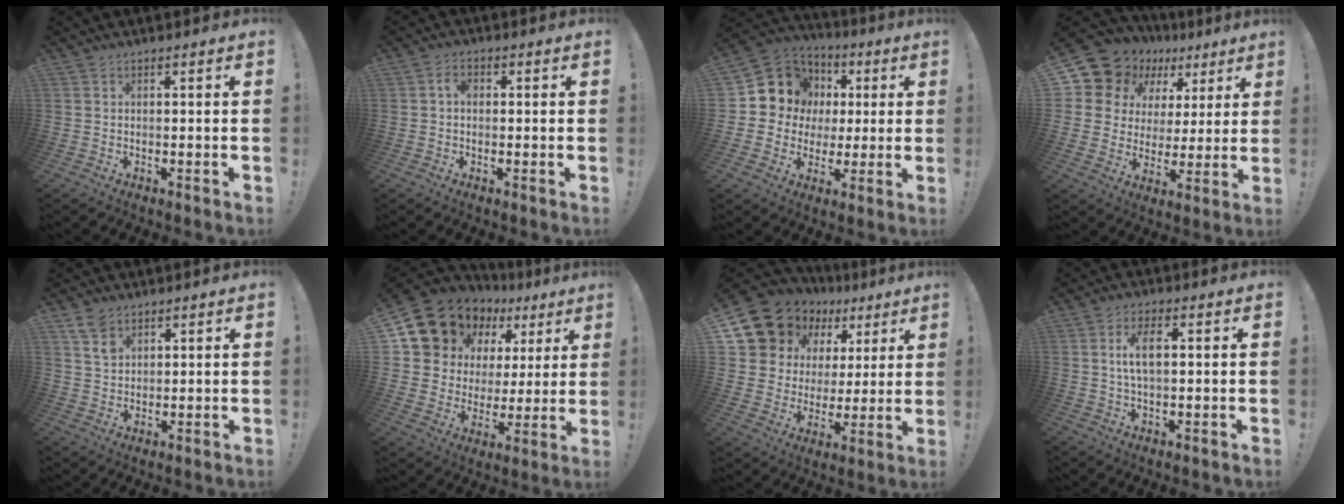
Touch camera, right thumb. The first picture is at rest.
{"total": 1.0, "force": [-0.1, 0.8, 0.6], "torque": [-0.004, 0.003, -0.005]}
{"total": 11.4, "force": [2.6, 10.8, 2.7], "torque": [-0.035, -0.017, 0.068]}
{"total": 12.5, "force": [8.6, 8.3, 3.8], "torque": [-0.072, -0.065, 0.169]}
{"total": 5.8, "force": [3.7, 3.6, 2.6], "torque": [-0.038, -0.017, 0.071]}
{"total": 12.4, "force": [10.0, 6.7, 2.9], "torque": [-0.059, -0.081, 0.194]}
{"total": 13.7, "force": [9.5, 8.7, 4.6], "torque": [-0.084, -0.067, 0.190]}
{"total": 6.2, "force": [1.1, 2.5, 5.5], "torque": [-0.098, 0.000, 0.014]}